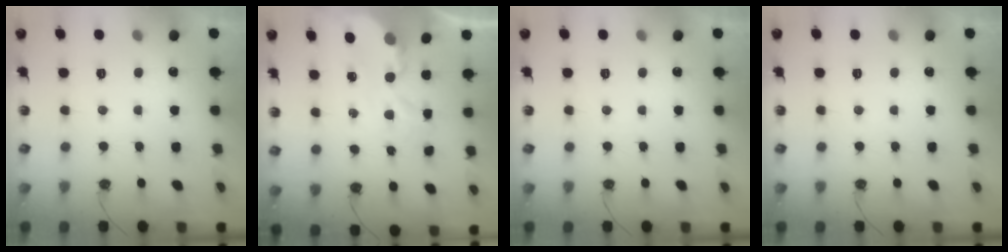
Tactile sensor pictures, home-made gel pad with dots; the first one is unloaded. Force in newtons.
{"total": 4.0, "press": 4.0, "slide": 0.1}
{"total": 0.0}
{"total": 0.0}